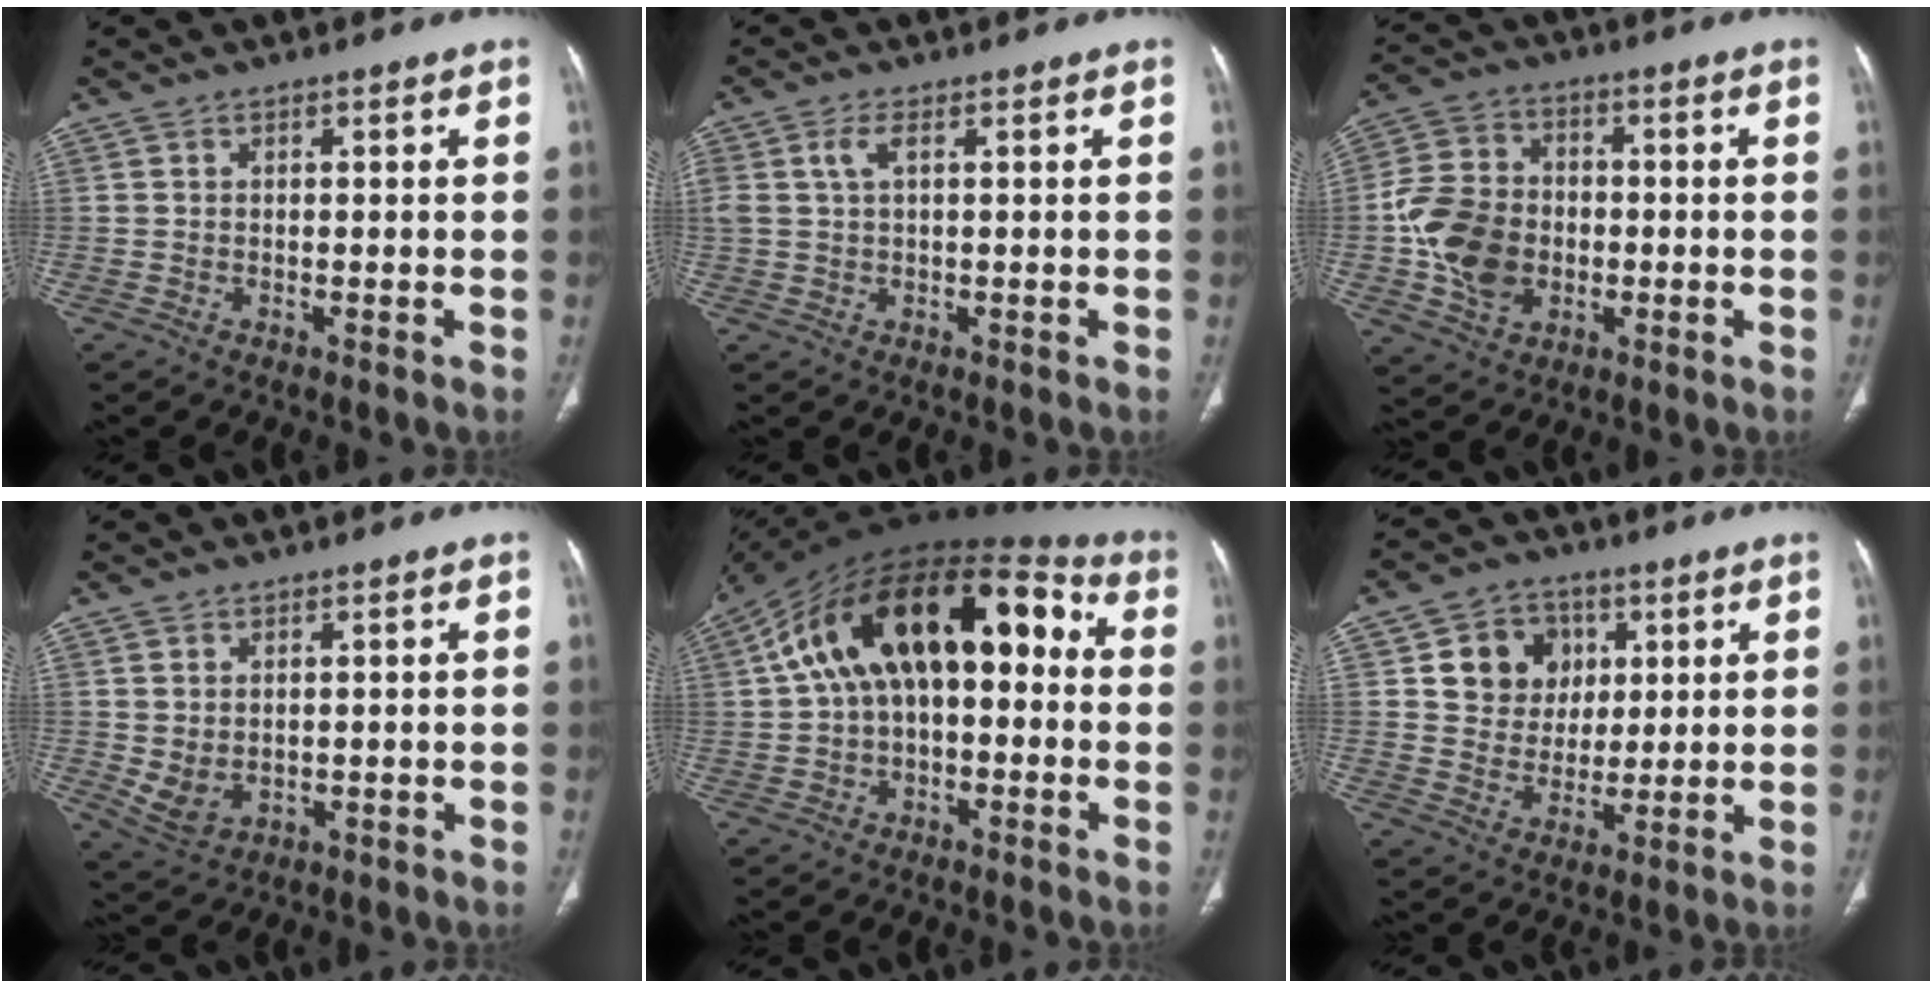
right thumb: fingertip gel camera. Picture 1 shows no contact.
{"total": 3.3, "force": [1.1, 1.5, 2.7], "torque": [-0.072, 0.010, 0.026]}
{"total": 13.8, "force": [-2.0, 10.6, 8.6], "torque": [-0.146, 0.017, -0.036]}
{"total": 4.6, "force": [0.0, 3.3, 3.3], "torque": [-0.064, -0.007, 0.020]}
{"total": 23.3, "force": [2.4, 12.8, 19.4], "torque": [-0.305, 0.055, 0.024]}
{"total": 10.5, "force": [3.4, 9.2, 3.8], "torque": [-0.017, -0.008, 0.059]}